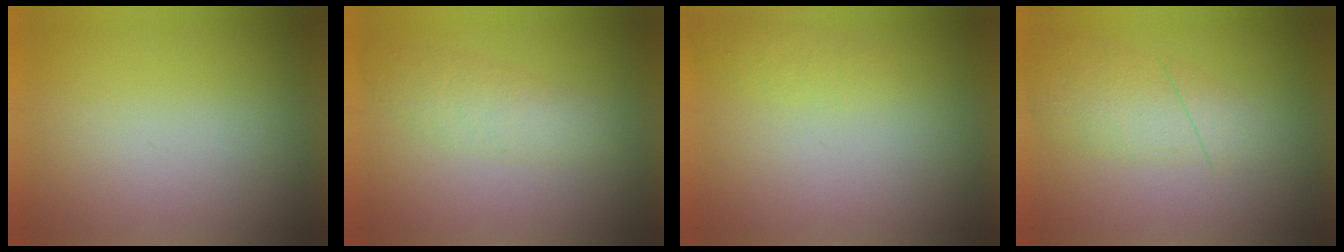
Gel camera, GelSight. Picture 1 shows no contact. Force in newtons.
{"total": 2.2}
{"total": 1.3}
{"total": 2.8}